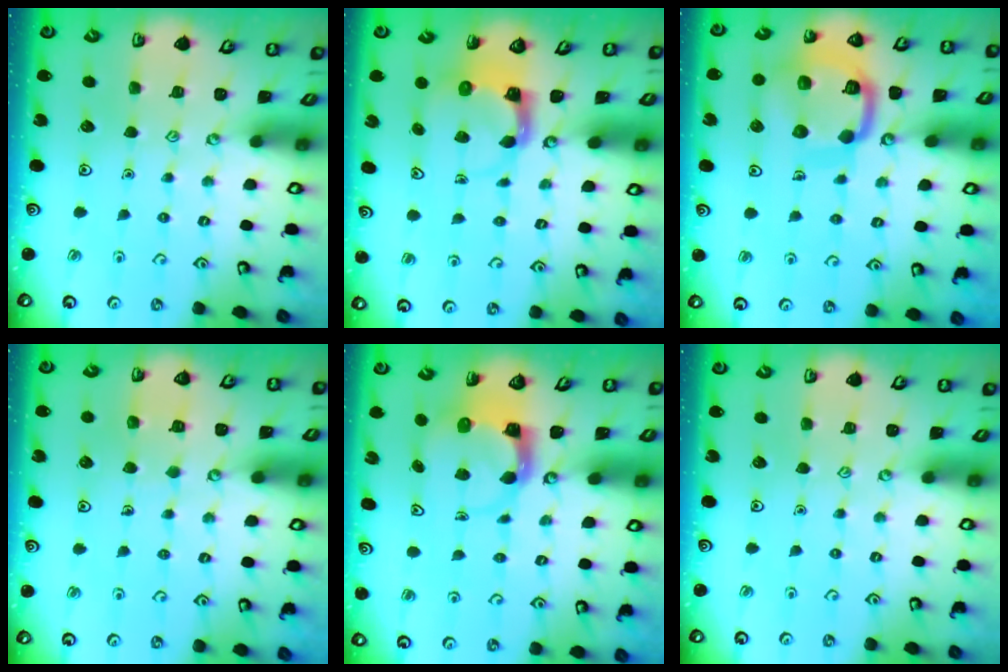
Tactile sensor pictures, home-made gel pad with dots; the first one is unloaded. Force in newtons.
{"total": 3.5, "press": 3.5, "slide": 0.4}
{"total": 15.9, "press": 15.9, "slide": 1.6}
{"total": 3.6, "press": 3.6, "slide": 0.3}
{"total": 3.7, "press": 3.7, "slide": 0.6}
{"total": 0.0}